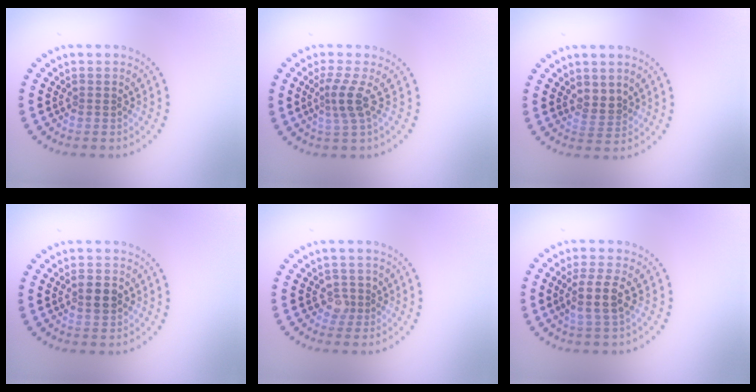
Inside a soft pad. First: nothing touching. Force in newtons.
{"total": 2.4, "press": 1.7, "slide": 1.7}
{"total": 1.9, "press": 1.6, "slide": 0.9}
{"total": 2.6, "press": 2.6, "slide": 0.1}
{"total": 1.7, "press": 1.4, "slide": 0.9}
{"total": 2.8, "press": 2.6, "slide": 1.2}